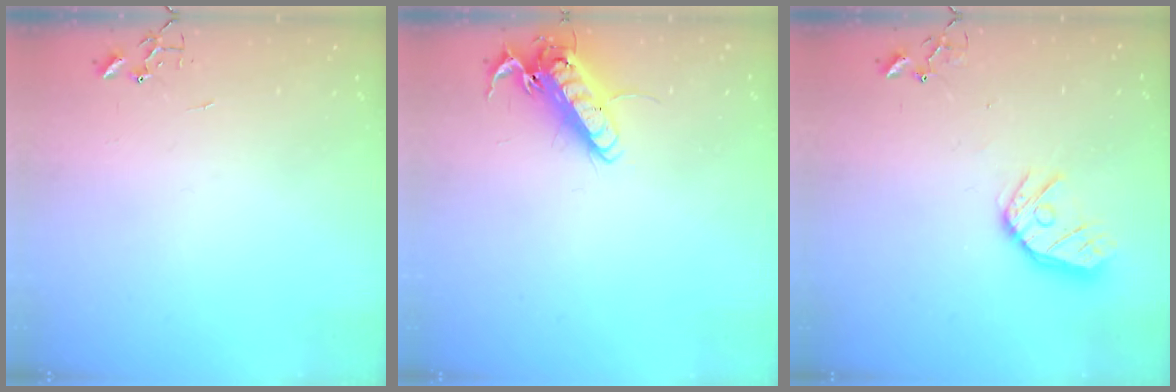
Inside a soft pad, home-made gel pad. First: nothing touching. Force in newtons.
{"total": 15.0, "press": 14.7, "slide": 2.5}
{"total": 12.6, "press": 12.5, "slide": 1.4}